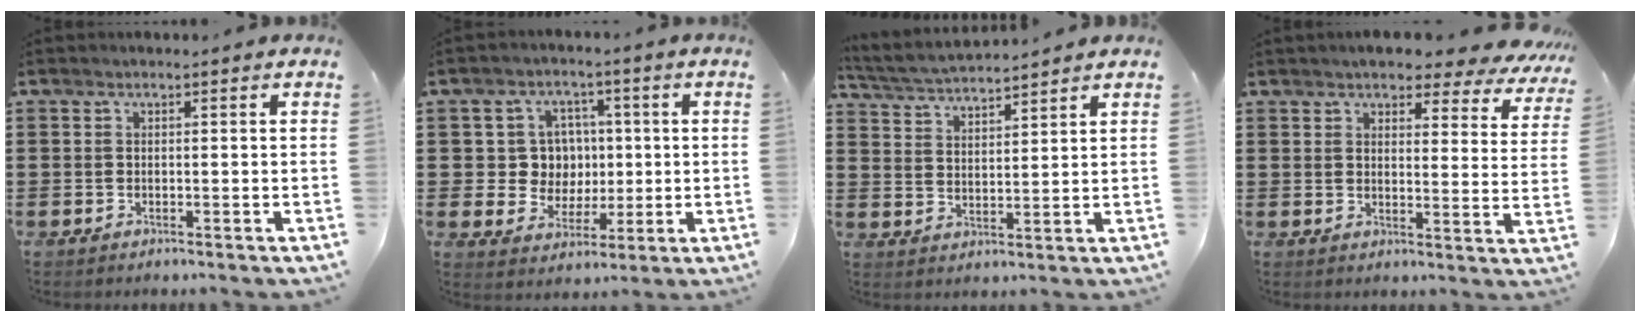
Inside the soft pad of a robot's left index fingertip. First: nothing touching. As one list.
[{"total": 6.8, "force": [0.9, 6.4, 2.1], "torque": [-0.063, 0.014, 0.017]}, {"total": 3.6, "force": [3.5, -0.2, 0.6], "torque": [-0.028, -0.020, 0.060]}, {"total": 4.9, "force": [4.5, 0.7, 1.9], "torque": [-0.047, -0.025, 0.077]}]